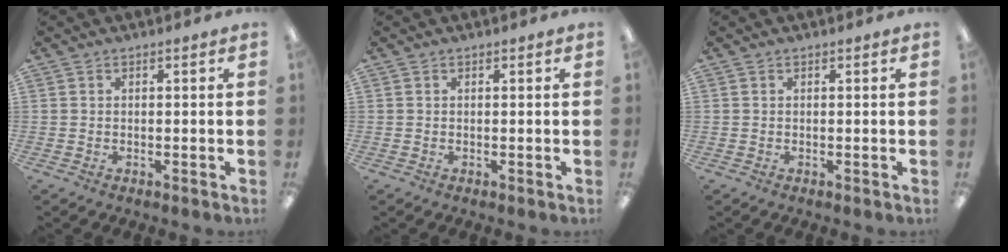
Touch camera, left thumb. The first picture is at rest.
{"total": 0.0}
{"total": 0.0}